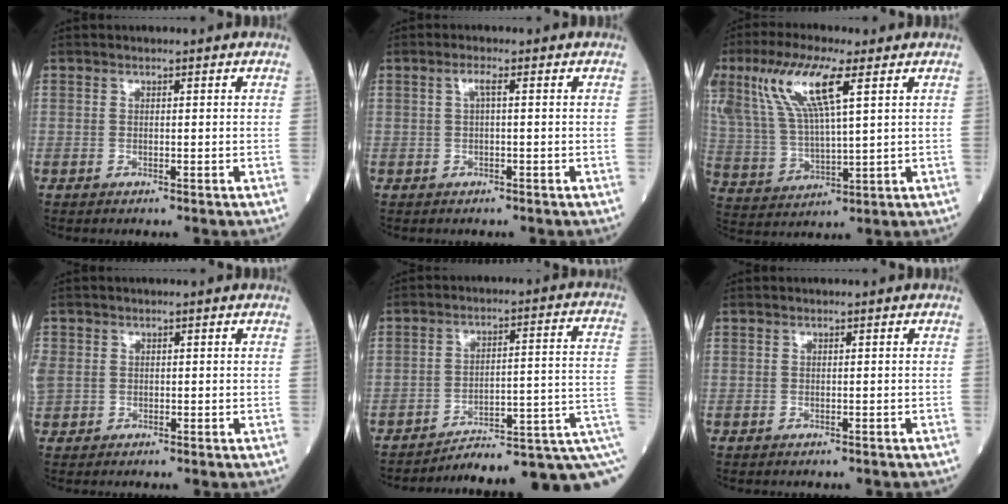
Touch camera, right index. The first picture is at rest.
{"total": 1.4, "force": [0.2, 0.1, 1.4], "torque": [-0.027, 0.004, 0.002]}
{"total": 13.8, "force": [6.5, 2.7, 11.9], "torque": [-0.268, 0.013, 0.128]}
{"total": 2.7, "force": [0.0, 2.4, 1.3], "torque": [-0.056, 0.015, 0.005]}
{"total": 13.2, "force": [-8.6, 0.8, 10.1], "torque": [-0.100, 0.064, -0.112]}
{"total": 1.7, "force": [-1.5, 0.5, 0.5], "torque": [-0.012, -0.002, -0.018]}